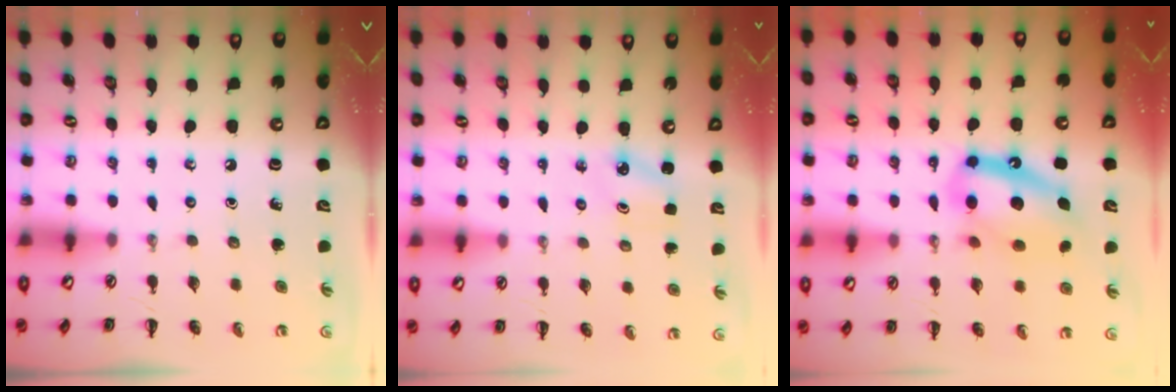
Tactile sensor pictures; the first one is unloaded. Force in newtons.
{"total": 1.7, "press": 1.7, "slide": 0.2}
{"total": 13.5, "press": 13.1, "slide": 3.4}